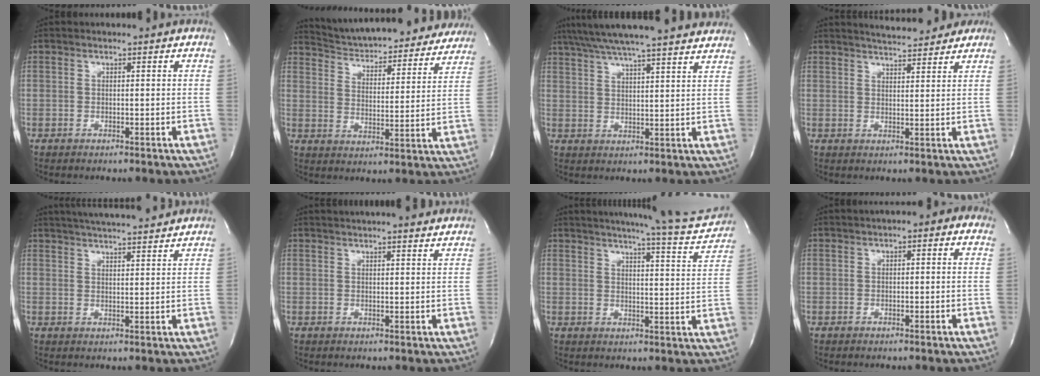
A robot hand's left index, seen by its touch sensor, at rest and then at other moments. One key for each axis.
{"total": 24.9, "fx": 23.4, "fy": 5.2, "fz": 7.1, "tx": -0.109, "ty": -0.027, "tz": 0.304}
{"total": 24.0, "fx": 21.2, "fy": 1.6, "fz": 11.1, "tx": -0.190, "ty": 0.022, "tz": 0.287}
{"total": 8.5, "fx": 7.9, "fy": 1.3, "fz": 2.9, "tx": -0.047, "ty": 0.012, "tz": 0.103}
{"total": 13.9, "fx": 12.5, "fy": 1.2, "fz": 6.0, "tx": -0.102, "ty": 0.015, "tz": 0.173}
{"total": 10.1, "fx": 9.0, "fy": 0.7, "fz": 4.4, "tx": -0.064, "ty": 0.011, "tz": 0.105}
{"total": 16.1, "fx": 15.0, "fy": 0.4, "fz": 6.0, "tx": -0.082, "ty": -0.060, "tz": 0.172}
{"total": 2.6, "fx": 1.2, "fy": 1.1, "fz": 2.1, "tx": -0.026, "ty": 0.015, "tz": 0.010}